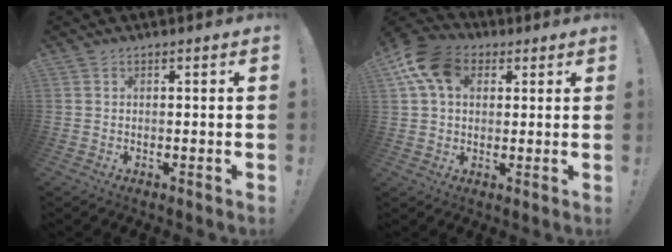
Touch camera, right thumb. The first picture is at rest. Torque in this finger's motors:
{"motor_torque": [1.36, 1.77, 0.39, -0.22, 0.14]}